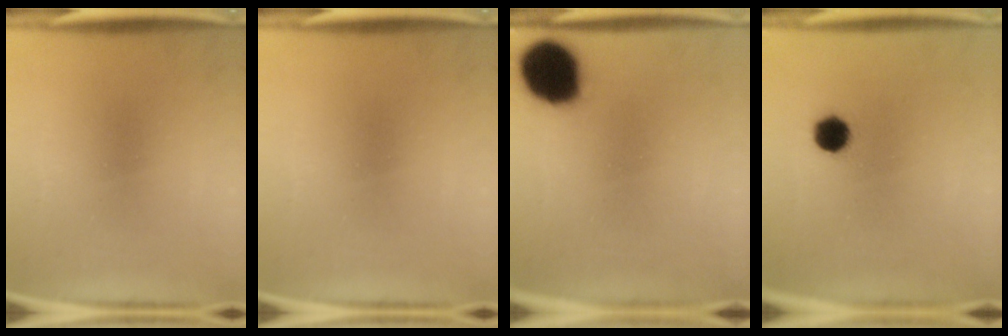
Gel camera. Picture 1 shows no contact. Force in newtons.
{"total": 0.0}
{"total": 18.4}
{"total": 5.5}